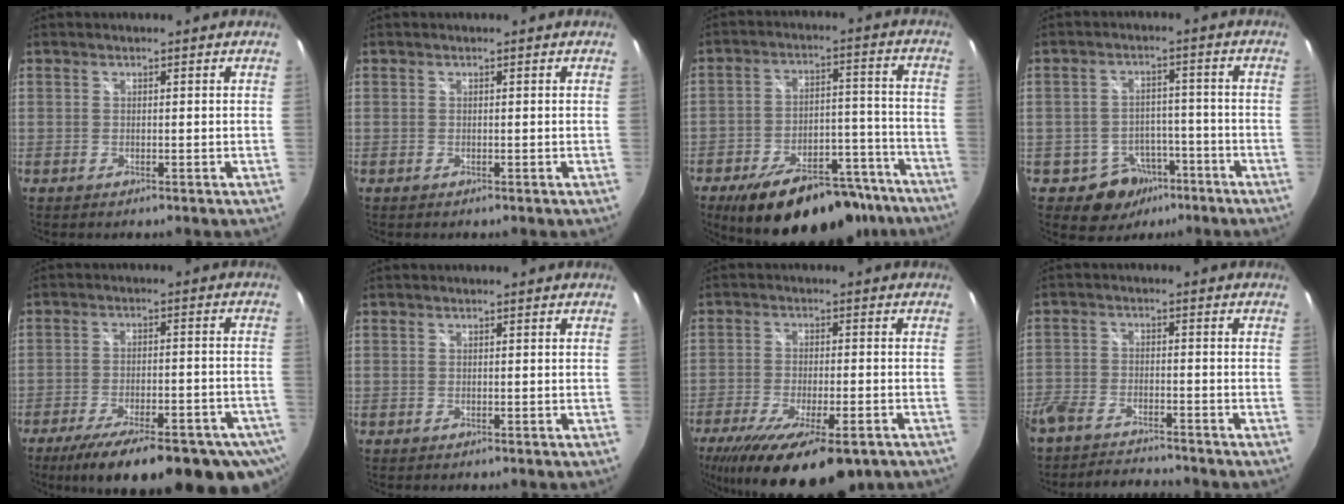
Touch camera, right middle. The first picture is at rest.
{"total": 0.0}
{"total": 22.0, "force": [-16.8, 9.0, 10.9], "torque": [-0.180, 0.019, -0.216]}
{"total": 7.5, "force": [-4.7, 5.8, 1.3], "torque": [-0.031, 0.023, -0.053]}
{"total": 24.0, "force": [-16.7, 7.5, 15.5], "torque": [-0.260, -0.059, -0.219]}
{"total": 0.0}
{"total": 19.2, "force": [-12.5, 5.9, 13.3], "torque": [-0.255, -0.065, -0.191]}
{"total": 10.5, "force": [-9.4, 2.9, 3.4], "torque": [-0.104, -0.011, -0.164]}